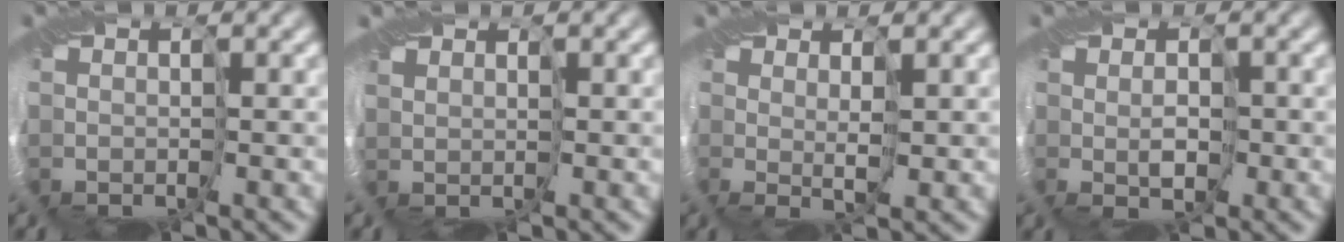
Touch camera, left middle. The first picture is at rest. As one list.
[{"total": 0.5, "force": [0.4, 0.4, 0.0], "torque": [0.002, -0.002, 0.004]}, {"total": 1.6, "force": [1.1, -1.2, -0.3], "torque": [0.000, -0.002, 0.023]}, {"total": 1.1, "force": [-0.3, 0.5, 0.9], "torque": [-0.013, -0.001, -0.002]}]